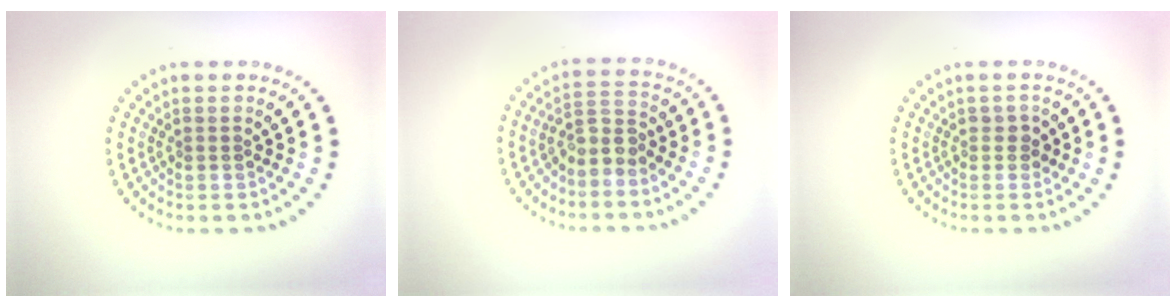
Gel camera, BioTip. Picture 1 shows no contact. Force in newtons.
{"total": 2.5, "press": 2.1, "slide": 1.5}
{"total": 1.1, "press": 1.0, "slide": 0.4}